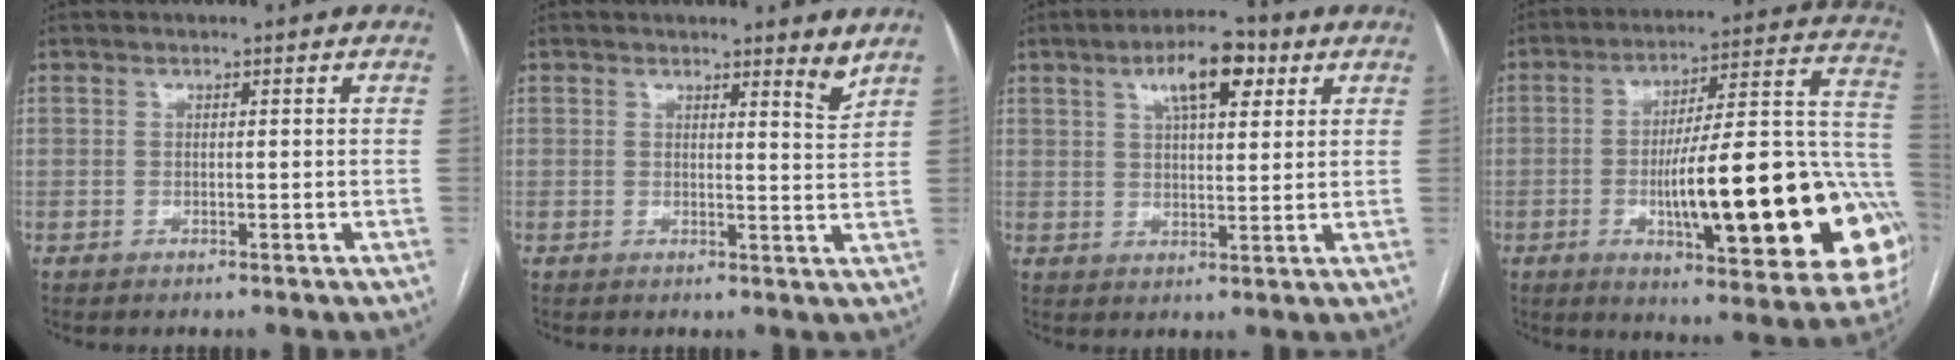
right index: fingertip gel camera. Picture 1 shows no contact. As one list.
[{"total": 2.9, "force": [2.7, -0.1, 1.1], "torque": [-0.021, -0.031, 0.025]}, {"total": 8.7, "force": [4.4, 2.9, 6.9], "torque": [-0.118, 0.014, 0.070]}, {"total": 28.4, "force": [-6.5, 5.4, 27.1], "torque": [-0.292, 0.012, -0.084]}]